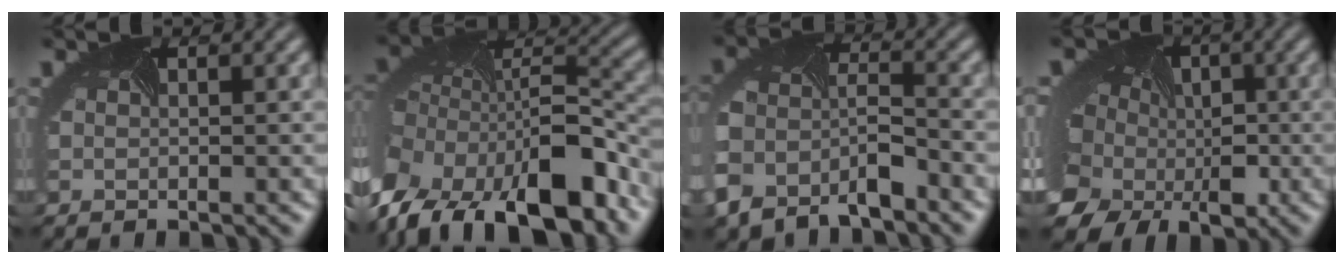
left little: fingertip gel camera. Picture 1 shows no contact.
{"total": 17.7, "force": [-8.9, 9.9, 11.5], "torque": [-0.242, -0.033, -0.127]}
{"total": 7.0, "force": [-5.0, 3.6, 3.3], "torque": [-0.072, -0.025, -0.084]}
{"total": 14.2, "force": [-2.5, 11.8, 7.5], "torque": [-0.169, -0.019, -0.064]}